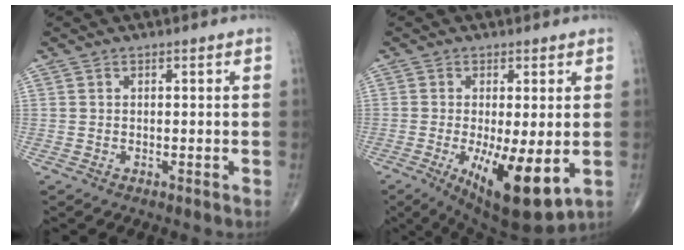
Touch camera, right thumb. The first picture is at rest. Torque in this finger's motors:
{"motor_torque": [1.89, 2.05, 0.81, -0.80, 0.46]}